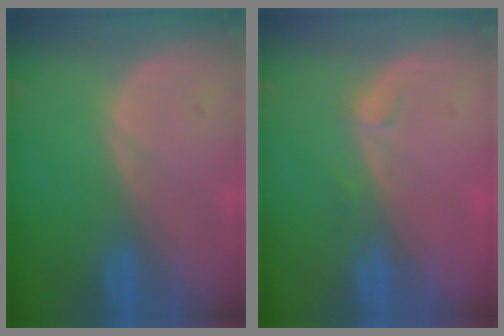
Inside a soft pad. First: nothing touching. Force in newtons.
{"total": 1.3, "press": 1.1, "slide": 0.5}